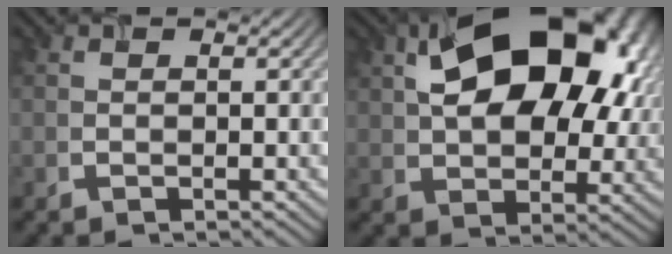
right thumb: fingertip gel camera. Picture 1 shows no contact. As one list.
[{"total": 19.0, "force": [6.4, 11.4, 13.7], "torque": [-0.219, 0.032, 0.097]}]